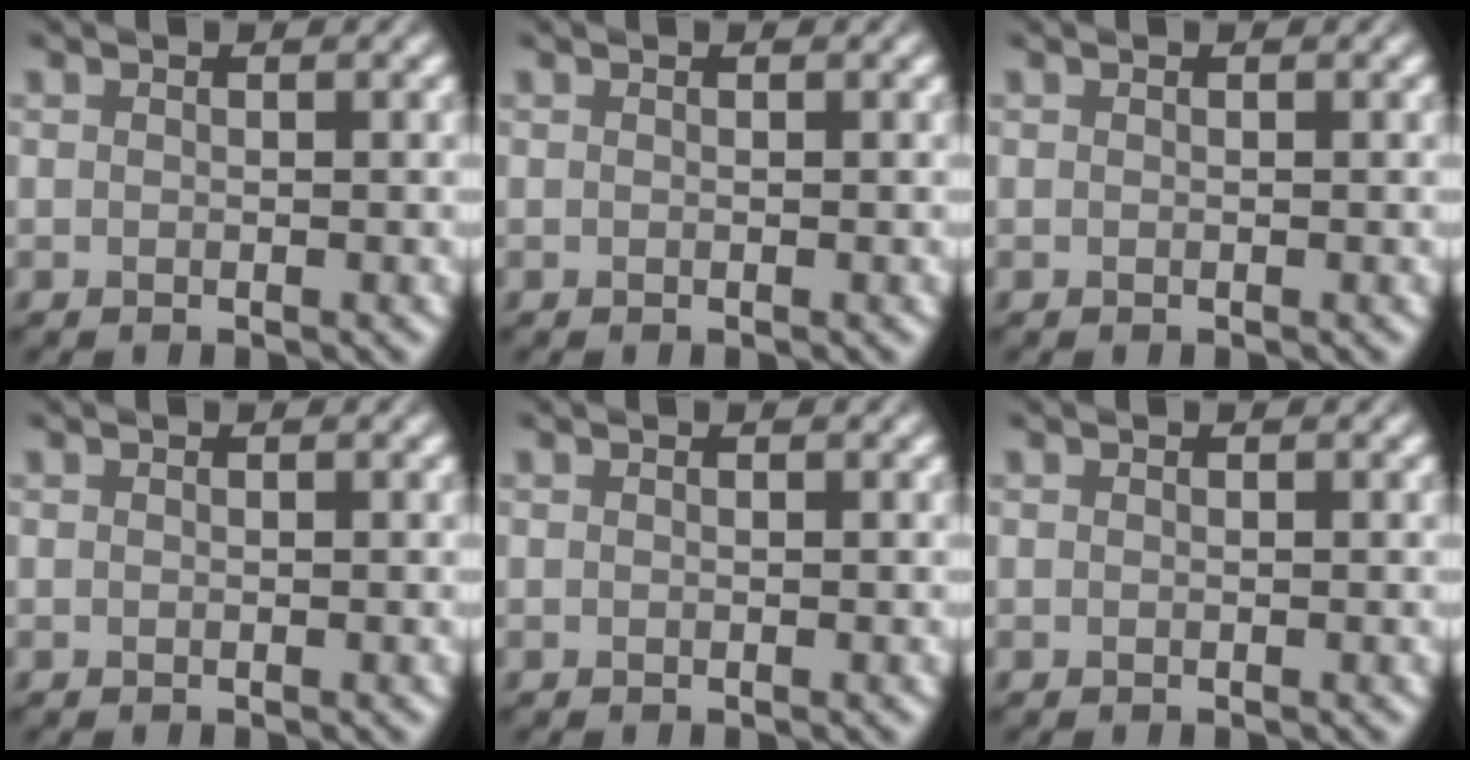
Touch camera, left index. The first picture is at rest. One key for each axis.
{"total": 0.0}
{"total": 0.0}
{"total": 0.0}
{"total": 0.0}
{"total": 0.0}